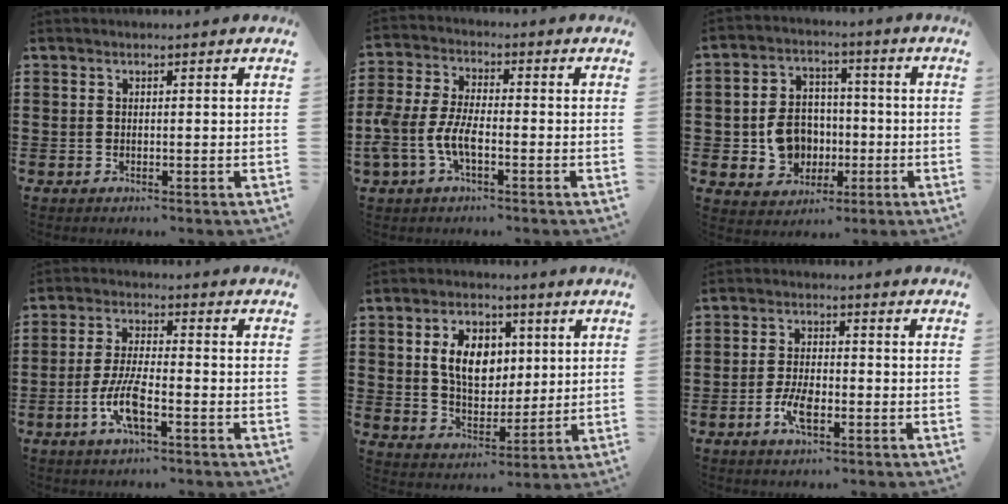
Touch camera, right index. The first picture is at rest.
{"total": 6.2, "force": [-2.5, 2.9, 4.9], "torque": [-0.134, -0.009, -0.058]}
{"total": 8.3, "force": [-1.4, 6.9, 4.4], "torque": [-0.098, 0.017, -0.023]}
{"total": 6.8, "force": [-2.8, 1.9, 5.9], "torque": [-0.137, -0.011, -0.059]}
{"total": 8.5, "force": [1.9, 5.9, 5.9], "torque": [-0.125, 0.013, 0.028]}
{"total": 4.9, "force": [-1.9, 2.1, 4.1], "torque": [-0.088, 0.001, -0.040]}